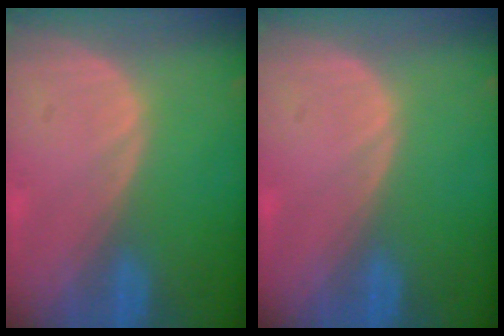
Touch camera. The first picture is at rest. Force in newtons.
{"total": 0.0}